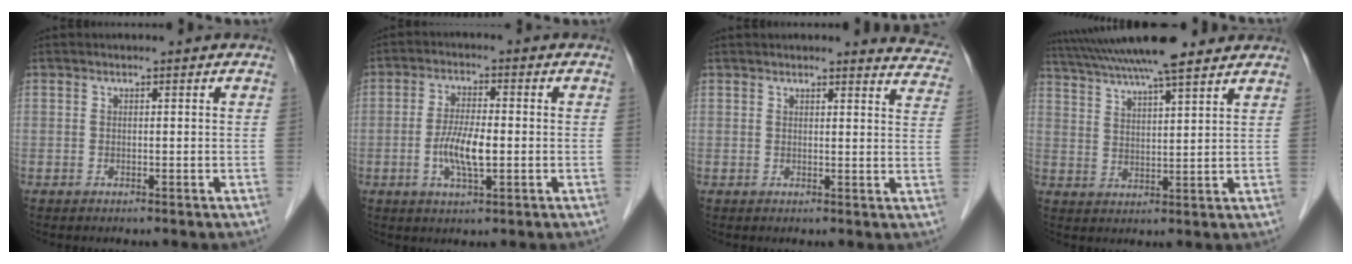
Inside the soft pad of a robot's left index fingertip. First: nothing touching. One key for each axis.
{"total": 6.1, "fx": -1.4, "fy": 1.4, "fz": 5.8, "tx": -0.120, "ty": -0.007, "tz": -0.026}
{"total": 7.0, "fx": 6.8, "fy": 1.0, "fz": 0.9, "tx": 0.015, "ty": -0.029, "tz": 0.044}
{"total": 17.0, "fx": 14.4, "fy": 1.8, "fz": 8.8, "tx": -0.160, "ty": 0.037, "tz": 0.224}